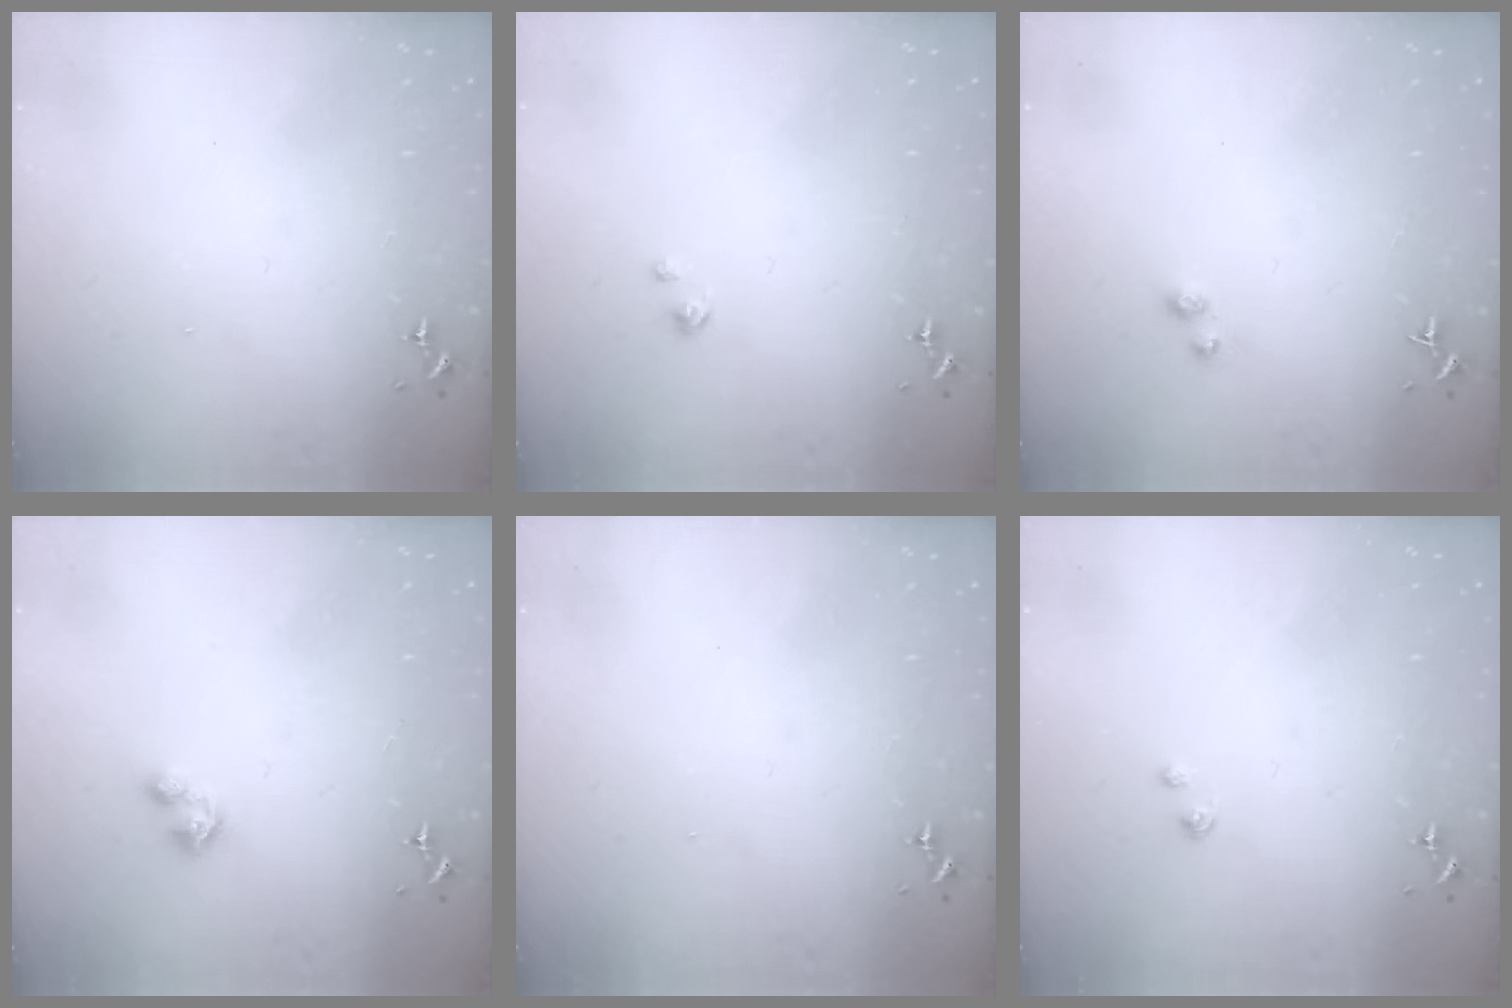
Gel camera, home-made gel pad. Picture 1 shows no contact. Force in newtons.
{"total": 1.0, "press": 1.0, "slide": 0.2}
{"total": 2.9, "press": 2.9, "slide": 0.2}
{"total": 4.2, "press": 4.2, "slide": 0.4}
{"total": 1.3, "press": 1.0, "slide": 0.9}
{"total": 2.3, "press": 2.3, "slide": 0.3}